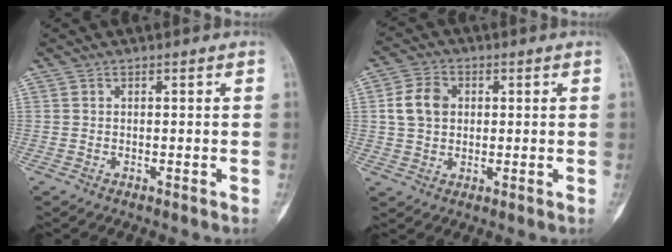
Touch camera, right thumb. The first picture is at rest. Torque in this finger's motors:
{"motor_torque": [0.09, 0.76, 0.07, -0.01, 0.01]}